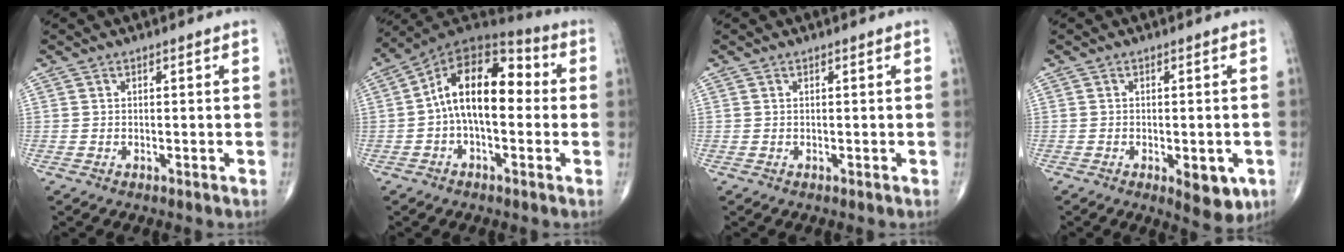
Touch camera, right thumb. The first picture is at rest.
{"total": 15.8, "force": [0.4, 8.5, 13.3], "torque": [-0.196, 0.049, -0.007]}
{"total": 0.0}
{"total": 6.3, "force": [-2.2, 2.8, 5.2], "torque": [-0.052, -0.006, -0.021]}